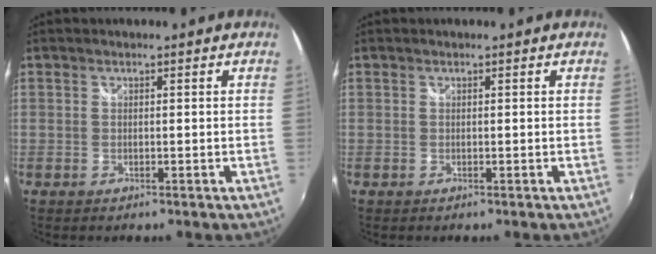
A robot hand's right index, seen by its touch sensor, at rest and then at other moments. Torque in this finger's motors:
{"motor_torque": [-0.05, 0.03, 0.02, 0.00]}